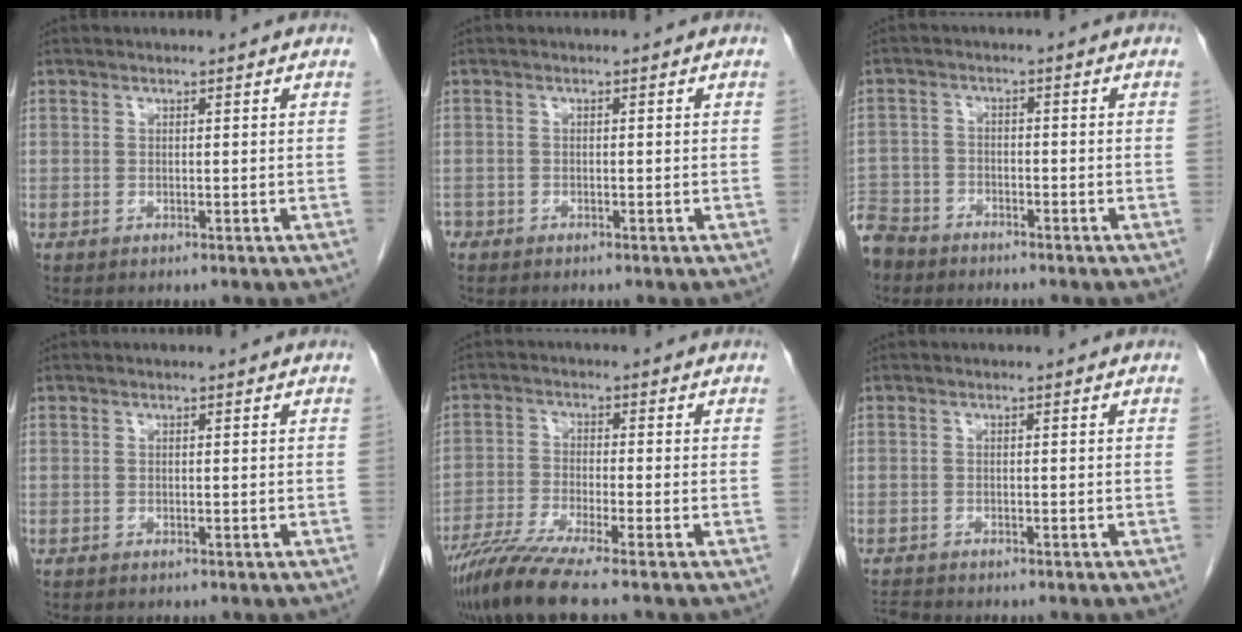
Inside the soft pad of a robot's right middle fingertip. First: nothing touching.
{"total": 1.4, "force": [-1.1, 0.8, 0.2], "torque": [-0.008, 0.000, -0.019]}
{"total": 8.4, "force": [-6.8, 4.6, 1.5], "torque": [-0.050, -0.007, -0.130]}
{"total": 0.0}
{"total": 8.0, "force": [-6.3, -0.9, 4.8], "torque": [-0.091, -0.031, -0.117]}
{"total": 1.5, "force": [-1.5, -0.2, 0.0], "torque": [-0.009, -0.011, -0.026]}